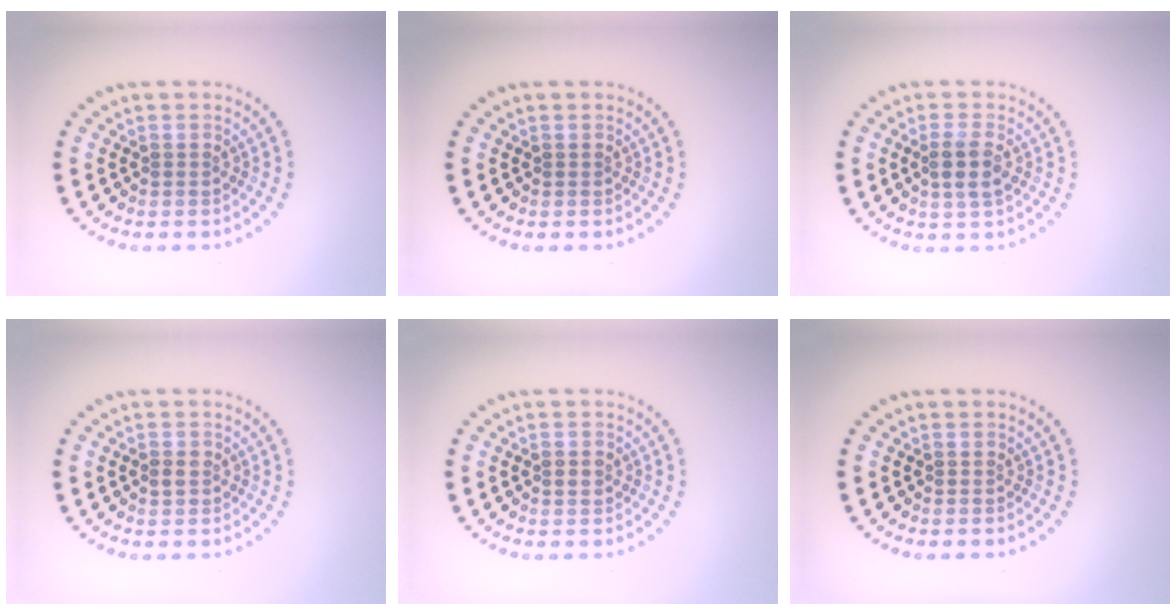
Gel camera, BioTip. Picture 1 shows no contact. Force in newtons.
{"total": 0.0}
{"total": 2.4, "press": 2.2, "slide": 1.0}
{"total": 1.2, "press": 1.1, "slide": 0.3}
{"total": 1.2, "press": 1.2, "slide": 0.0}
{"total": 0.0}